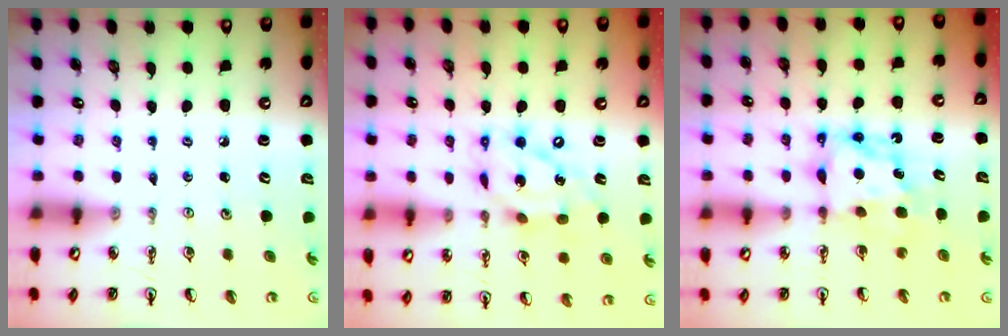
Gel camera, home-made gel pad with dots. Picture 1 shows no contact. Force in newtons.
{"total": 15.4, "press": 15.3, "slide": 1.8}
{"total": 6.4, "press": 6.4, "slide": 0.2}